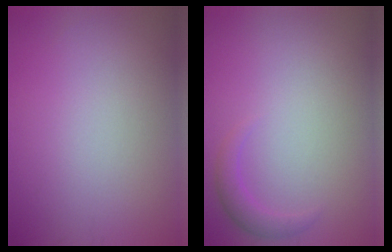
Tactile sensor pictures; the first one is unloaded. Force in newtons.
{"total": 1.6, "press": 1.6, "slide": 0.1}